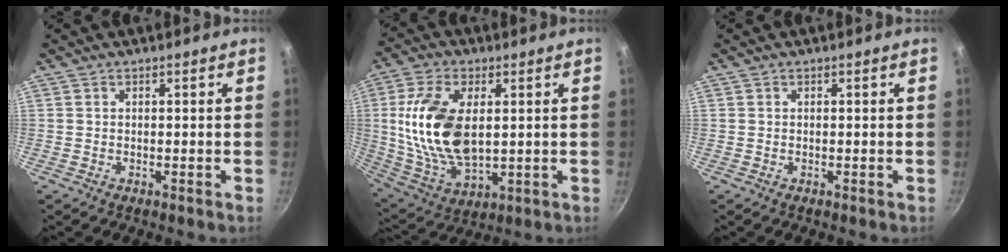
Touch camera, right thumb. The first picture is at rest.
{"total": 17.9, "force": [2.4, 9.8, 14.8], "torque": [-0.279, -0.008, 0.055]}
{"total": 0.0}